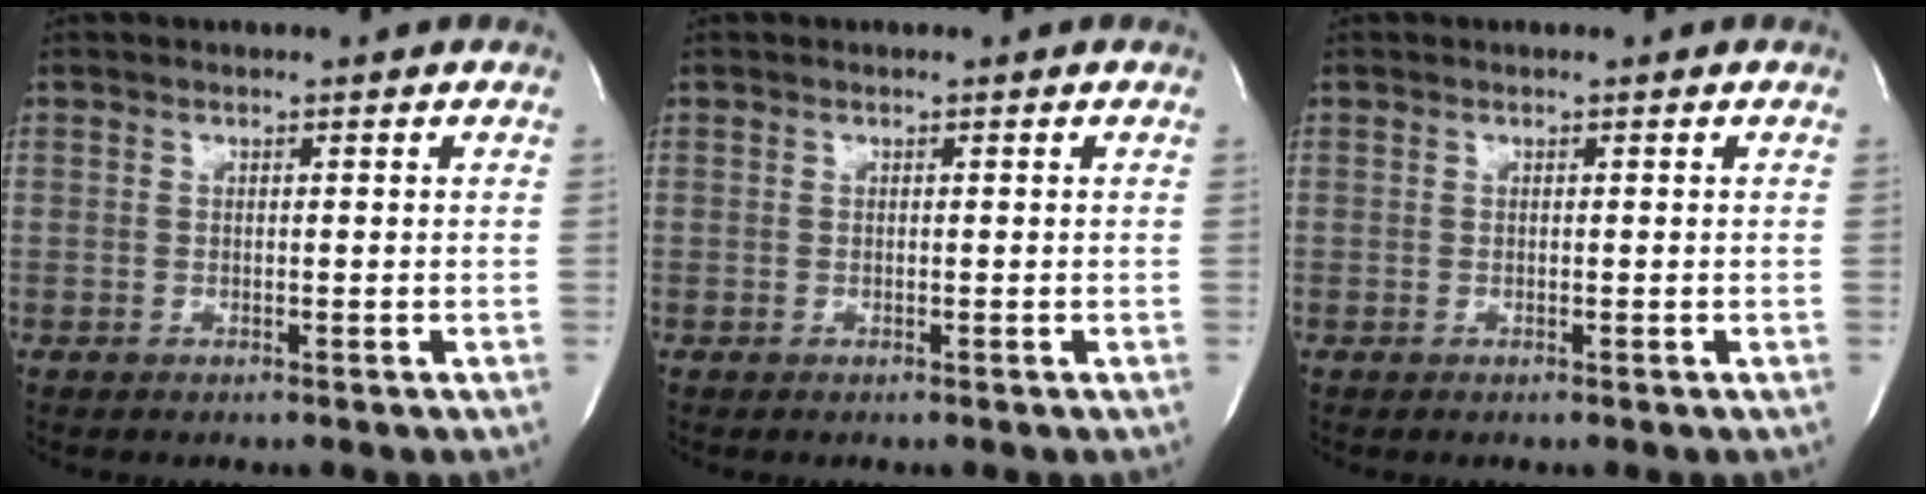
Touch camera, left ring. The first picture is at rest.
{"total": 0.0}
{"total": 0.0}